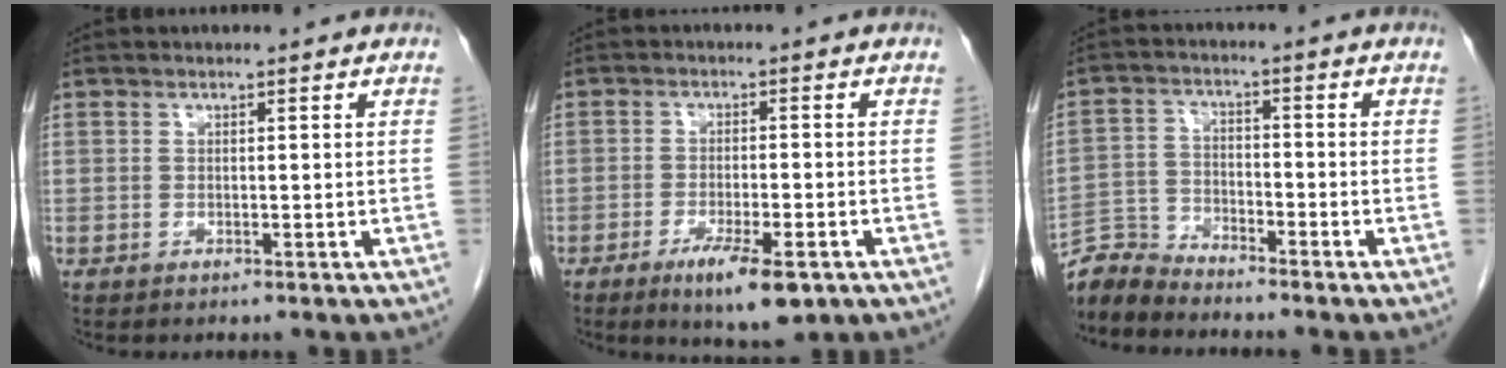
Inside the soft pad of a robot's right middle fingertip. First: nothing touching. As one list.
[{"total": 7.6, "force": [-4.2, 1.5, 6.1], "torque": [-0.105, -0.016, -0.060]}, {"total": 5.5, "force": [-5.5, 0.0, -0.6], "torque": [0.007, -0.005, -0.106]}]